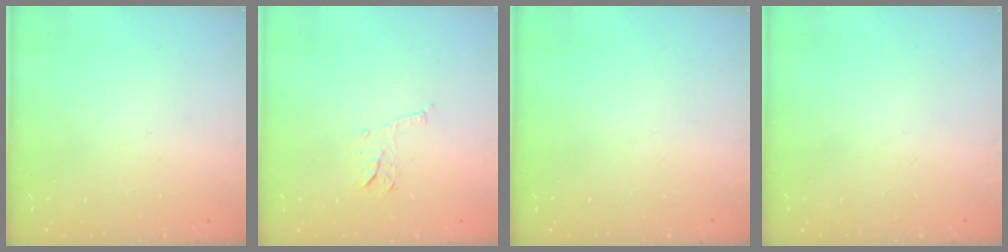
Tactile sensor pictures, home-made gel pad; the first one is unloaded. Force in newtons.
{"total": 6.0, "press": 6.0, "slide": 0.5}
{"total": 0.0}
{"total": 0.0}